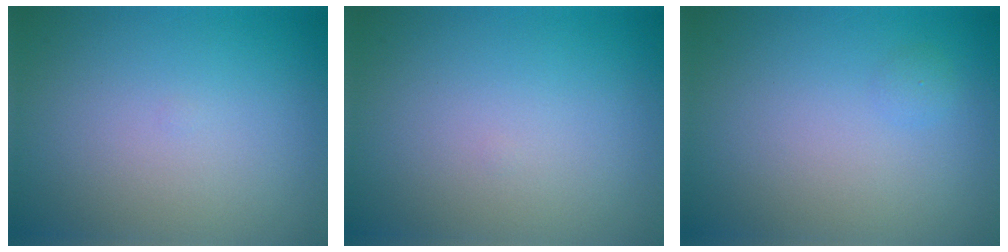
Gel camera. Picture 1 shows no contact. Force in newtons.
{"total": 0.0}
{"total": 0.6, "press": 0.6, "slide": 0.0}